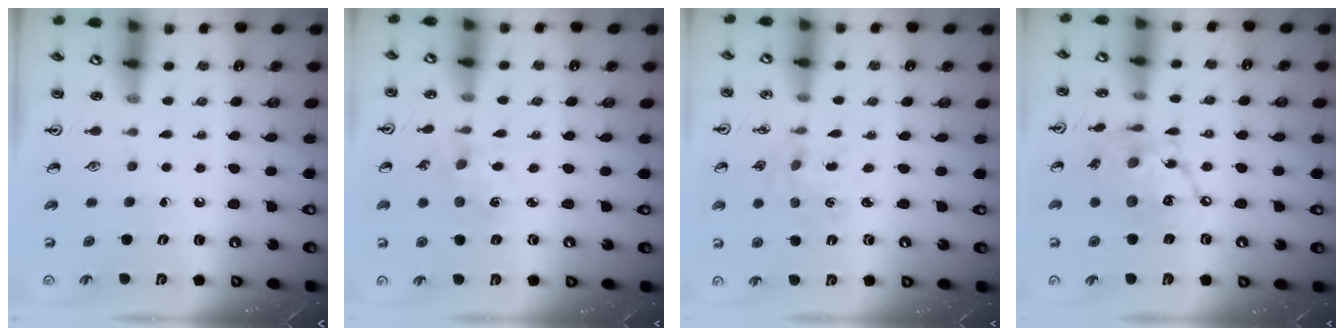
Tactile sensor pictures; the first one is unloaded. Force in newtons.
{"total": 1.0, "press": 1.0, "slide": 0.2}
{"total": 2.3, "press": 2.3, "slide": 0.3}
{"total": 14.9, "press": 14.9, "slide": 1.1}